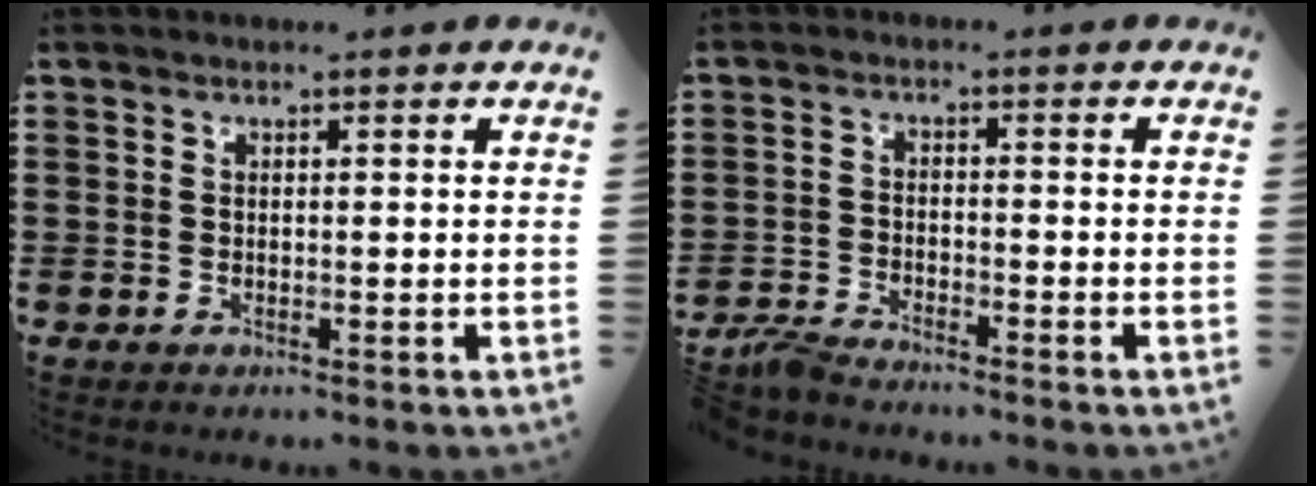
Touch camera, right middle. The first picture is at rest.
{"total": 3.3, "force": [-3.1, 0.4, 0.8], "torque": [-0.037, 0.000, -0.071]}